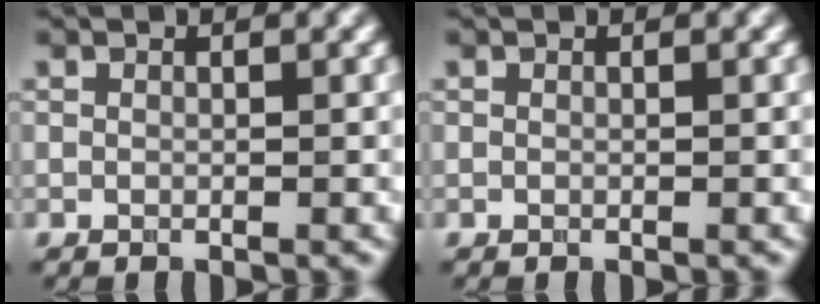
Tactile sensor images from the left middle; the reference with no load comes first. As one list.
[{"total": 0.0}]